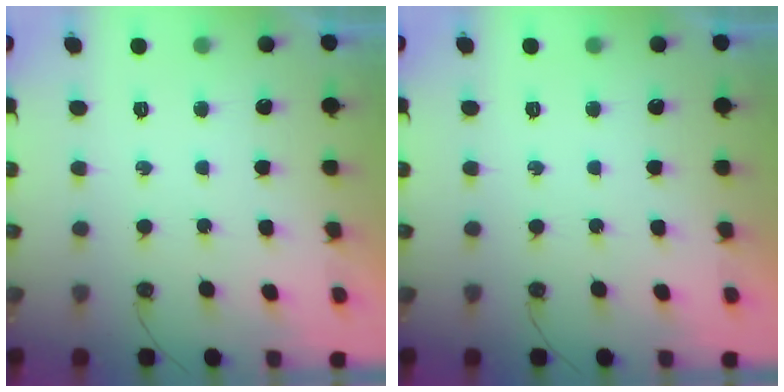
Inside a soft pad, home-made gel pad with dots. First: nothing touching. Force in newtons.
{"total": 0.0}